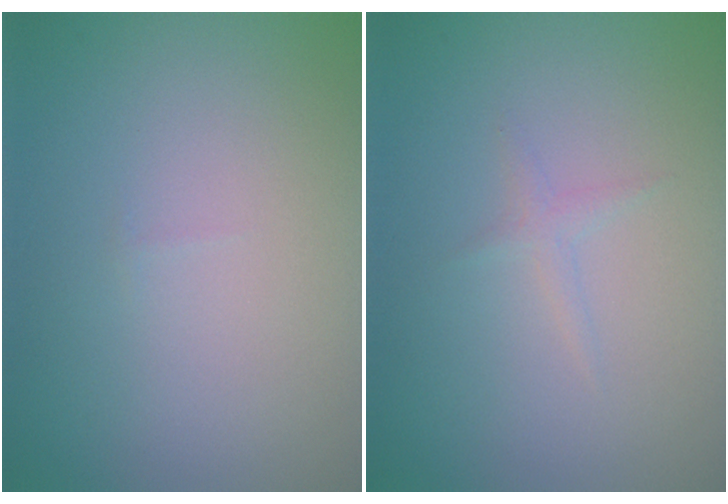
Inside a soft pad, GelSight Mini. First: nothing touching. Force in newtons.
{"total": 0.9, "press": 0.9, "slide": 0.0}